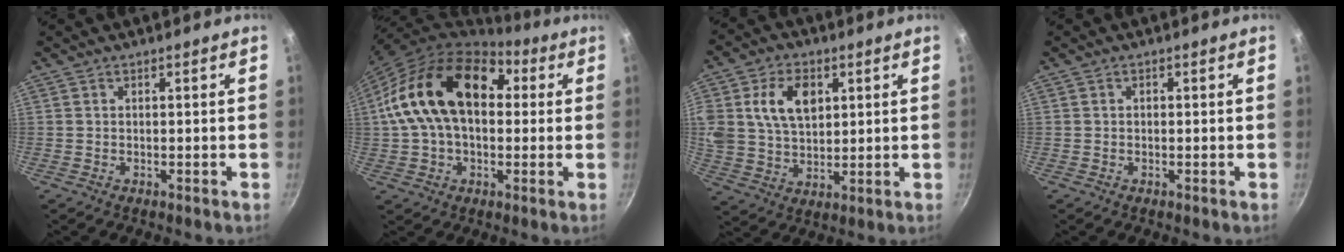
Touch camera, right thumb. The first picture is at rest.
{"total": 21.7, "force": [3.6, 14.2, 16.0], "torque": [-0.257, 0.038, 0.046]}
{"total": 13.8, "force": [4.1, 9.7, 9.0], "torque": [-0.159, -0.001, 0.078]}
{"total": 0.6, "force": [0.0, 0.6, 0.3], "torque": [-0.005, 0.004, 0.002]}